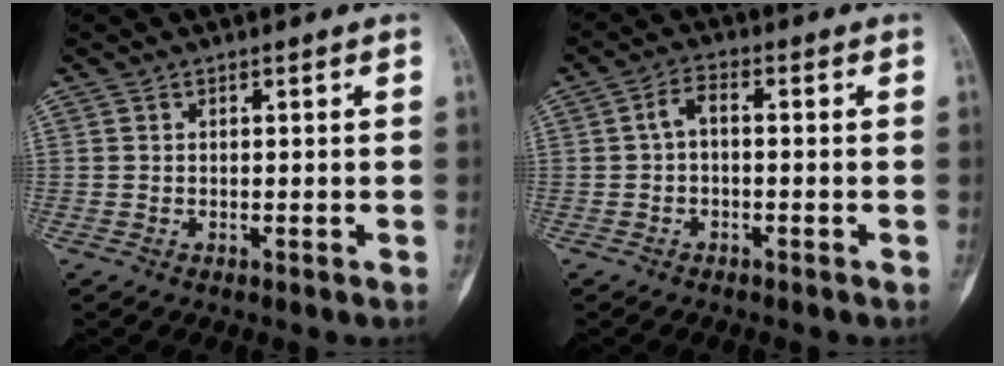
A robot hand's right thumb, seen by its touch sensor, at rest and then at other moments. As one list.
[{"total": 3.1, "force": [-0.3, 1.6, 2.6], "torque": [-0.042, 0.017, -0.014]}]